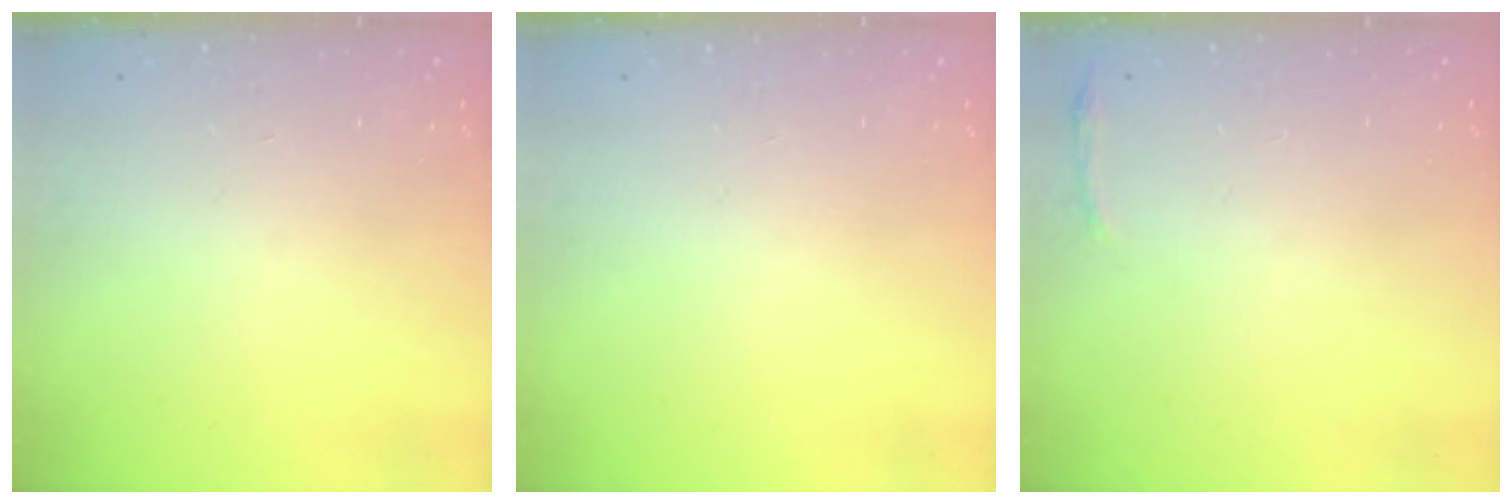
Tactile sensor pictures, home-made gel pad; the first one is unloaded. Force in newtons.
{"total": 0.0}
{"total": 3.0, "press": 1.9, "slide": 2.3}